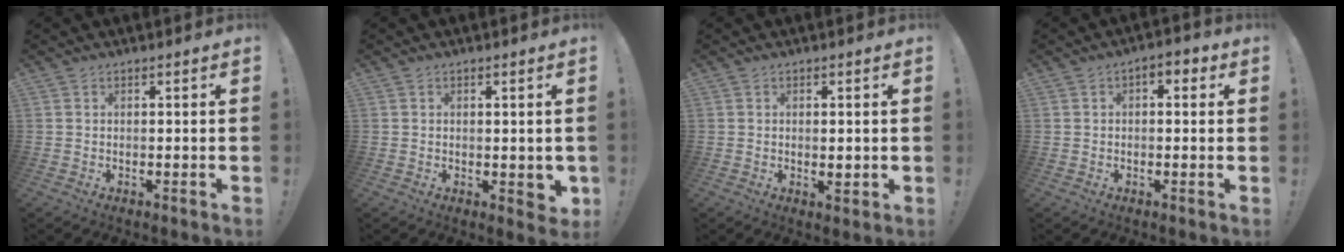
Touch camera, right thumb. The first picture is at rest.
{"total": 3.3, "force": [0.2, 2.3, 2.3], "torque": [-0.014, 0.001, 0.006]}
{"total": 1.5, "force": [0.2, 0.9, 1.2], "torque": [-0.005, -0.005, 0.001]}
{"total": 2.9, "force": [0.0, 1.9, 2.2], "torque": [-0.028, 0.005, -0.004]}